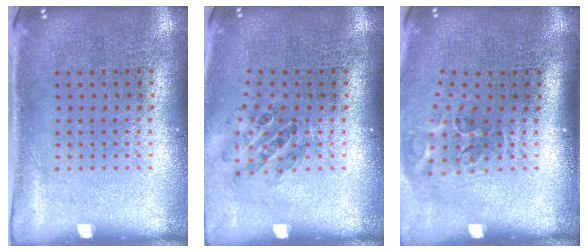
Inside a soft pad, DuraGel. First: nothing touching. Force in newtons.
{"total": 0.9, "press": 0.9, "slide": 0.2}
{"total": 2.0, "press": 1.2, "slide": 1.7}